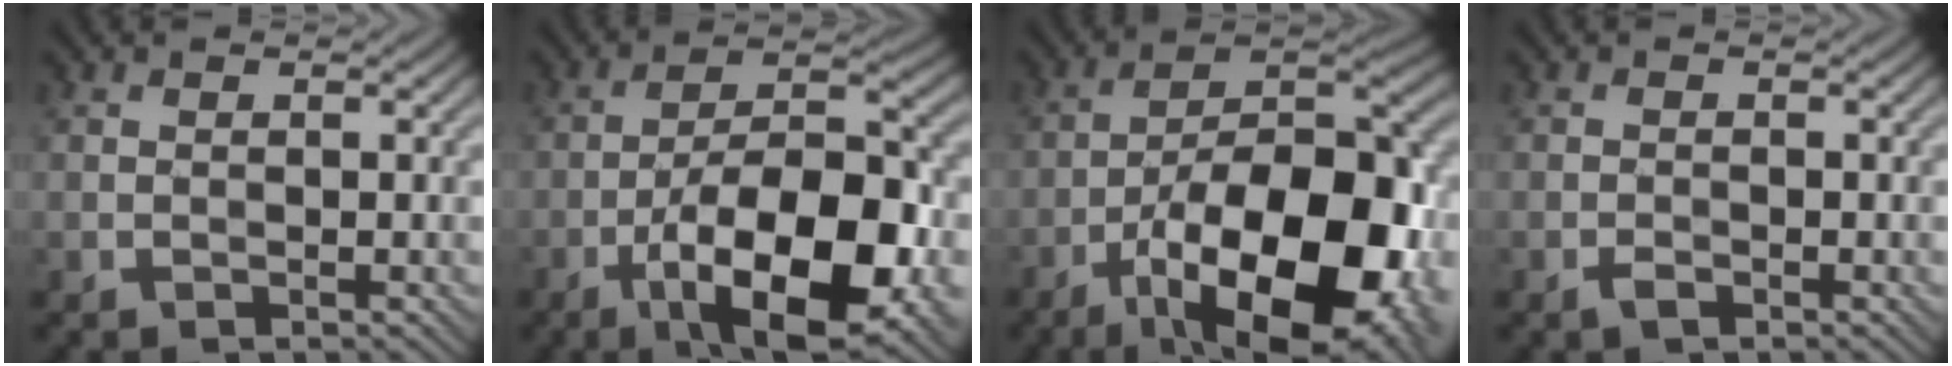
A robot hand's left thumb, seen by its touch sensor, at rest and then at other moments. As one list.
[{"total": 16.1, "force": [-7.3, 6.2, 13.0], "torque": [-0.202, 0.003, -0.127]}, {"total": 19.7, "force": [-9.6, 8.3, 15.1], "torque": [-0.222, 0.000, -0.158]}, {"total": 1.1, "force": [-0.8, 0.5, 0.6], "torque": [-0.012, -0.001, -0.015]}]